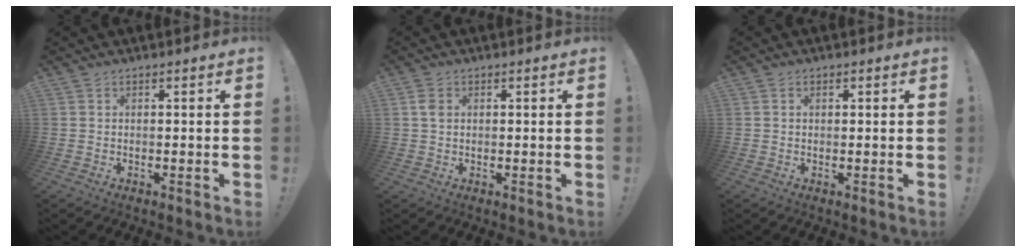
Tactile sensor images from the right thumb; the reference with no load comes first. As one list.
[{"total": 2.7, "force": [0.7, 1.8, 1.8], "torque": [-0.031, 0.003, 0.012]}, {"total": 0.6, "force": [0.3, 0.4, 0.4], "torque": [-0.002, 0.000, 0.004]}]